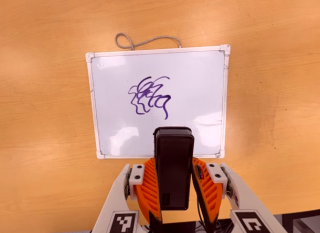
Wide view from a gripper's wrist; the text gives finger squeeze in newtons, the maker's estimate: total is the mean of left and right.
{"total": 4.3, "left": 2.8, "right": 5.8}